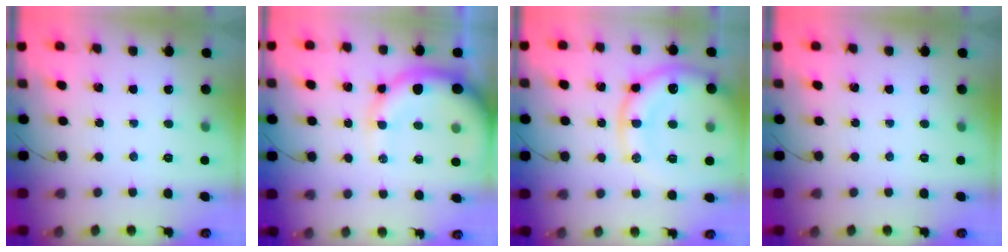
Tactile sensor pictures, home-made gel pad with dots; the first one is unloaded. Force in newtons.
{"total": 12.6, "press": 12.2, "slide": 3.0}
{"total": 15.1, "press": 14.9, "slide": 2.4}
{"total": 0.0}